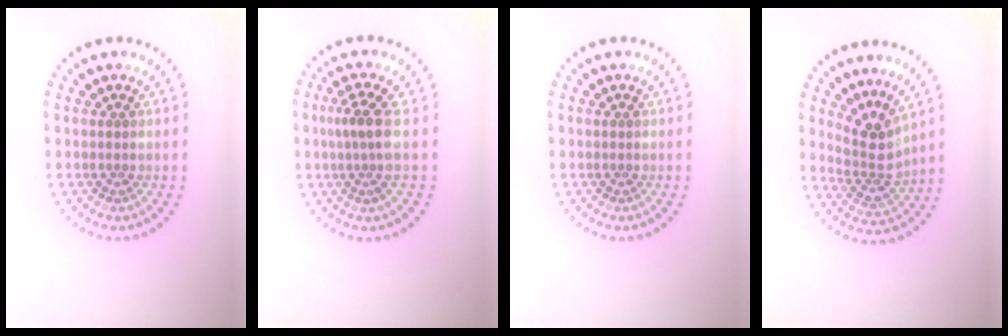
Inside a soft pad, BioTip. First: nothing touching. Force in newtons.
{"total": 2.8, "press": 2.1, "slide": 1.9}
{"total": 0.0}
{"total": 3.4, "press": 2.5, "slide": 2.2}